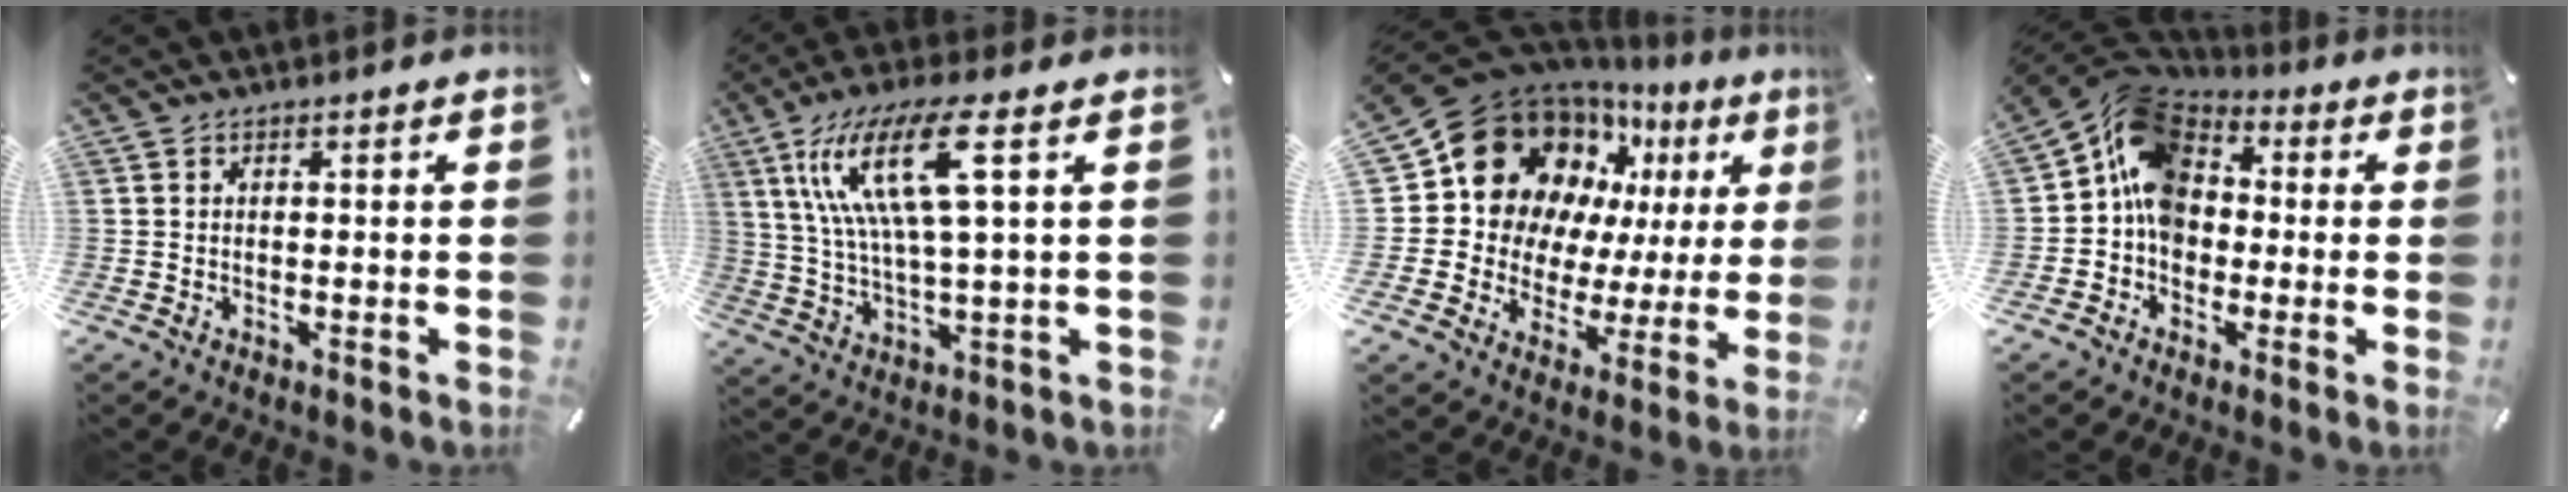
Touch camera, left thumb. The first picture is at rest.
{"total": 16.4, "force": [5.7, 3.6, 14.9], "torque": [-0.312, -0.002, 0.088]}
{"total": 17.8, "force": [7.7, 14.5, 7.0], "torque": [-0.107, -0.064, 0.155]}
{"total": 12.4, "force": [0.7, 10.5, 6.6], "torque": [-0.123, 0.013, 0.012]}